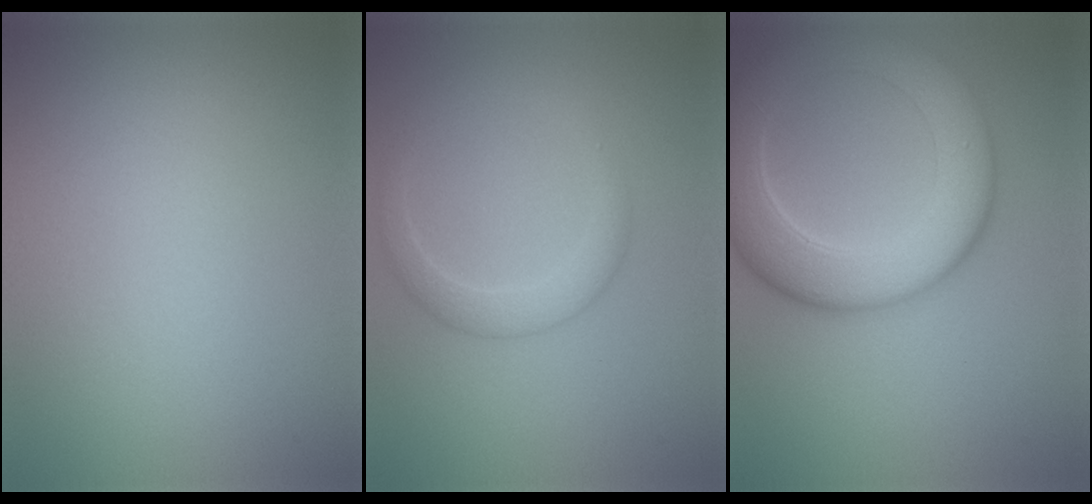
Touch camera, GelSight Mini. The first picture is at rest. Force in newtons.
{"total": 2.2, "press": 2.2, "slide": 0.1}
{"total": 8.2, "press": 8.1, "slide": 0.6}